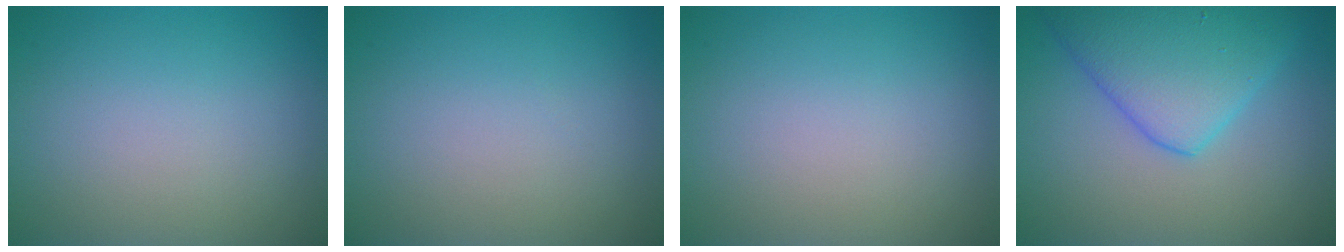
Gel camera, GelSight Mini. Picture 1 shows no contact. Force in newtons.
{"total": 0.0}
{"total": 0.0}
{"total": 6.6, "press": 6.6, "slide": 0.3}